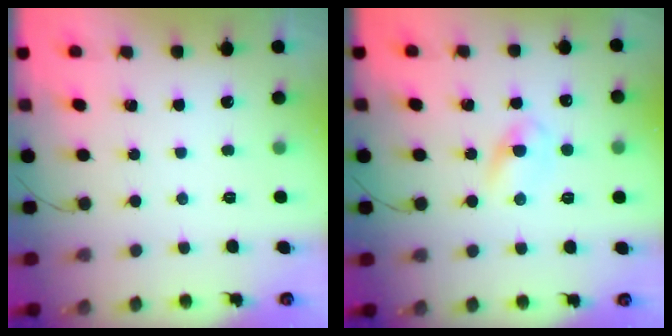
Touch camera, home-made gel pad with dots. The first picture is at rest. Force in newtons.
{"total": 2.7, "press": 2.5, "slide": 1.1}